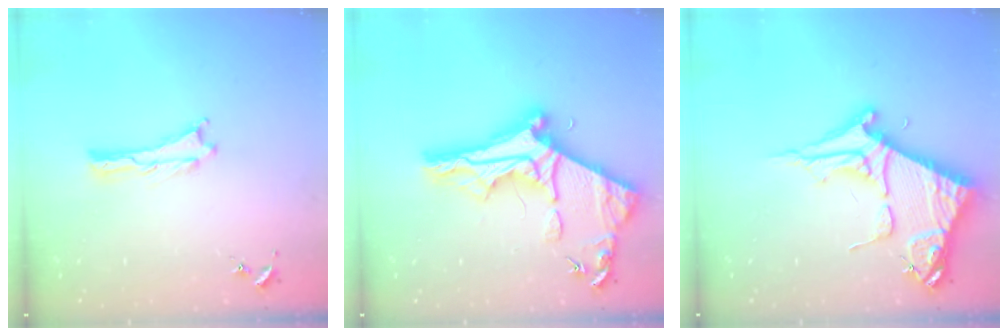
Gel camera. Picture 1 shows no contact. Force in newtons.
{"total": 11.4, "press": 11.3, "slide": 1.0}
{"total": 11.0, "press": 10.9, "slide": 1.1}